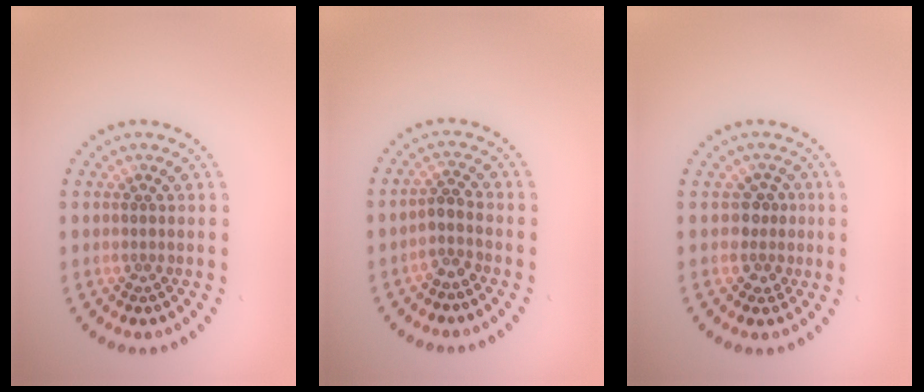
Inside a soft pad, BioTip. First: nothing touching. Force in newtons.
{"total": 1.9, "press": 1.3, "slide": 1.4}
{"total": 2.0, "press": 1.7, "slide": 1.0}